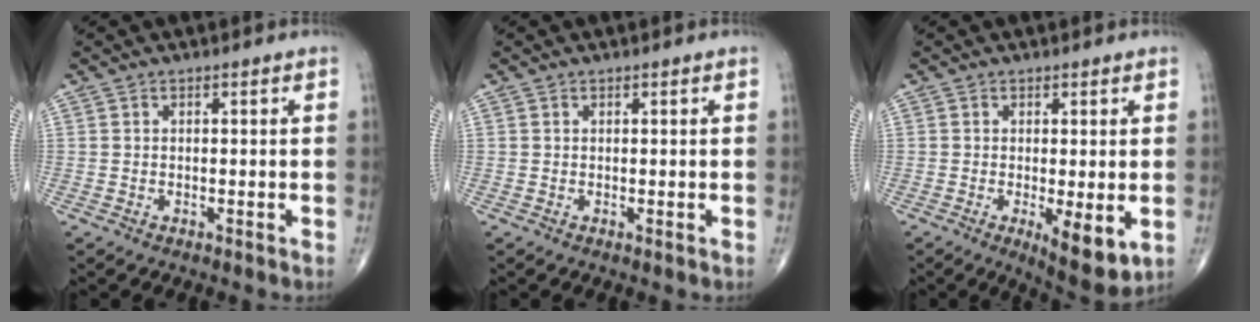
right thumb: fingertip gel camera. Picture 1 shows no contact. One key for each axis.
{"total": 0.0}
{"total": 7.7, "fx": -1.7, "fy": 2.4, "fz": 7.1, "tx": -0.102, "ty": -0.023, "tz": -0.022}